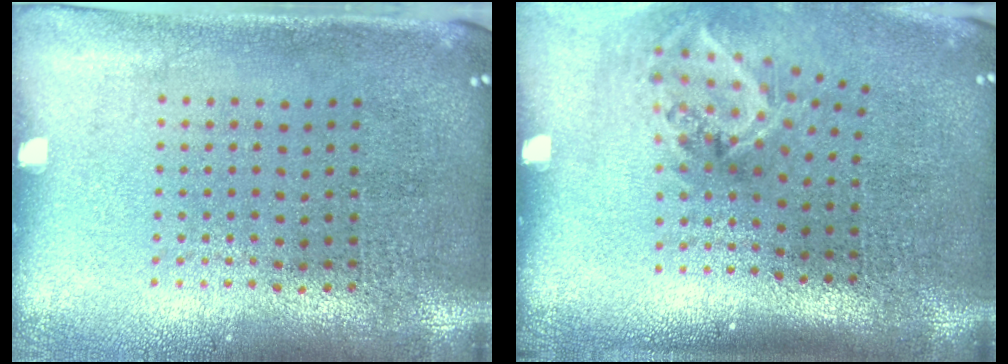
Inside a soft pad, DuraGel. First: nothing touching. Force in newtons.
{"total": 2.0, "press": 1.3, "slide": 1.5}